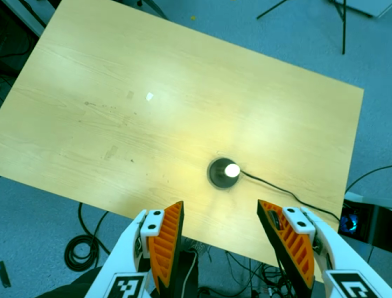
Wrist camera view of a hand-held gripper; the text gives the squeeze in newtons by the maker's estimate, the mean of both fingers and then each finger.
{"total": 0.0}